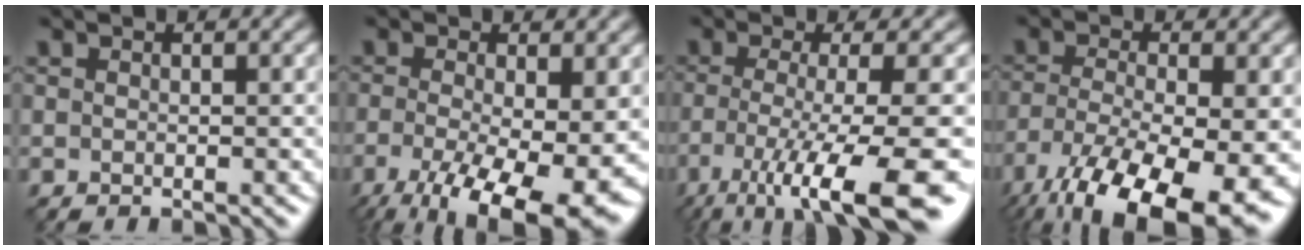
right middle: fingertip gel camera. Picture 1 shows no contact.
{"total": 10.3, "force": [-4.6, 3.4, 8.5], "torque": [-0.160, -0.032, -0.067]}
{"total": 10.0, "force": [-5.6, 2.1, 8.0], "torque": [-0.137, -0.011, -0.093]}
{"total": 14.2, "force": [-8.6, 5.0, 10.2], "torque": [-0.211, -0.036, -0.139]}